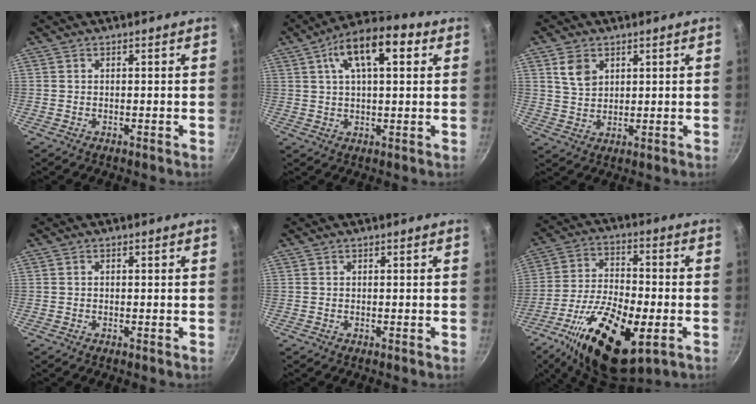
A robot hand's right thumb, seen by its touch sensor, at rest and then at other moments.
{"total": 13.4, "force": [4.8, 5.9, 11.1], "torque": [-0.168, 0.017, 0.070]}
{"total": 5.5, "force": [2.4, 3.9, 2.9], "torque": [-0.038, -0.008, 0.051]}
{"total": 0.0}
{"total": 0.0}
{"total": 21.1, "force": [-8.0, 8.9, 17.4], "torque": [-0.297, 0.013, -0.135]}